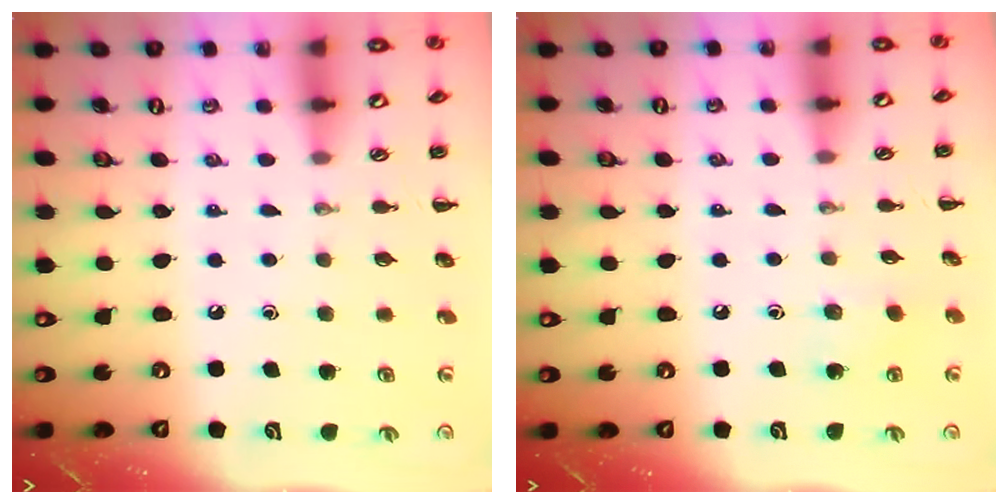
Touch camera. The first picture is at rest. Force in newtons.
{"total": 5.9, "press": 5.7, "slide": 1.6}